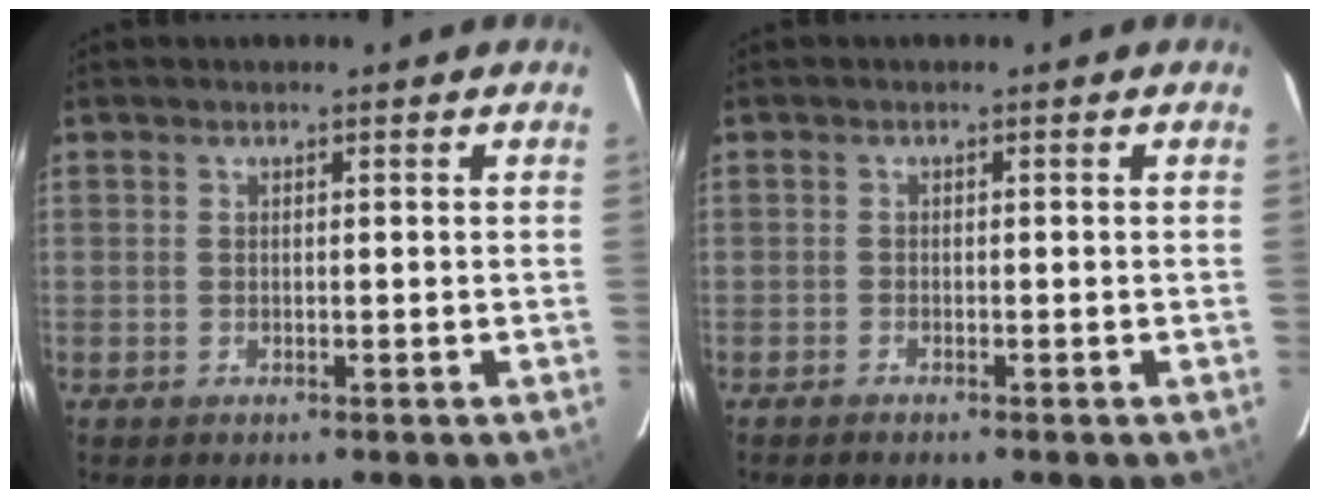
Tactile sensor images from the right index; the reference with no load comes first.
{"total": 0.7, "force": [-0.7, 0.2, 0.2], "torque": [-0.007, -0.001, -0.015]}